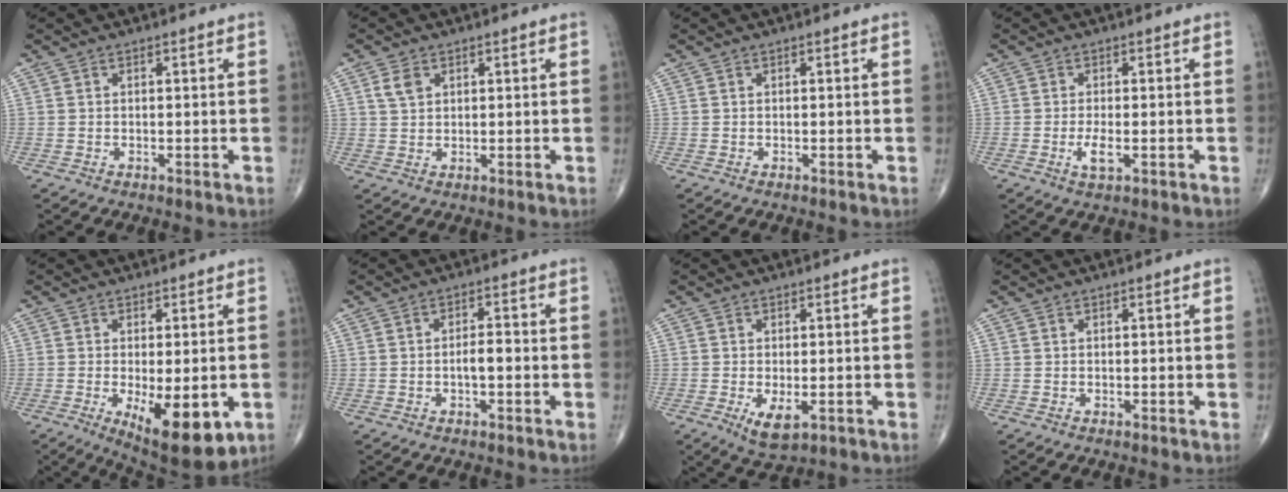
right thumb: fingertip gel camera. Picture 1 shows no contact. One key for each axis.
{"total": 3.0, "fx": 1.4, "fy": 2.1, "fz": 1.7, "tx": -0.029, "ty": 0.000, "tz": 0.030}
{"total": 0.0}
{"total": 3.1, "fx": -0.9, "fy": 1.1, "fz": 2.8, "tx": -0.057, "ty": -0.005, "tz": -0.017}
{"total": 13.0, "fx": -4.1, "fy": 4.9, "fz": 11.3, "tx": -0.159, "ty": -0.019, "tz": -0.046}
{"total": 2.9, "fx": -0.7, "fy": 1.2, "fz": 2.6, "tx": -0.041, "ty": 0.010, "tz": -0.013}
{"total": 4.6, "fx": -1.5, "fy": 2.1, "fz": 3.8, "tx": -0.064, "ty": -0.011, "tz": -0.018}
{"total": 0.0}